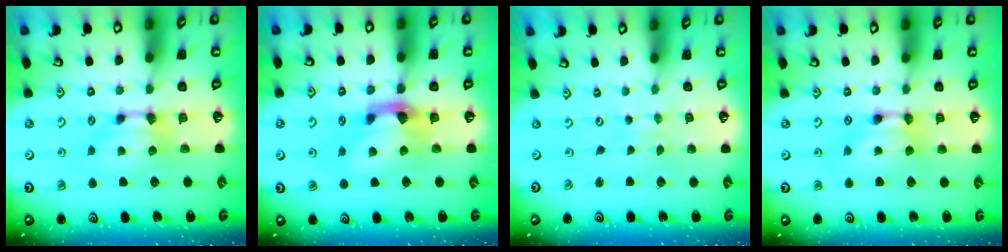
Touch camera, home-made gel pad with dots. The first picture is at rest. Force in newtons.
{"total": 2.9, "press": 2.6, "slide": 1.5}
{"total": 6.1, "press": 6.1, "slide": 0.3}
{"total": 1.6, "press": 1.6, "slide": 0.2}